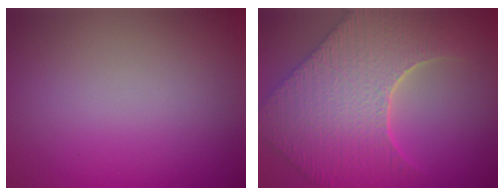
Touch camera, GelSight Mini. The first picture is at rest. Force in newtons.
{"total": 9.2, "press": 7.4, "slide": 5.5}